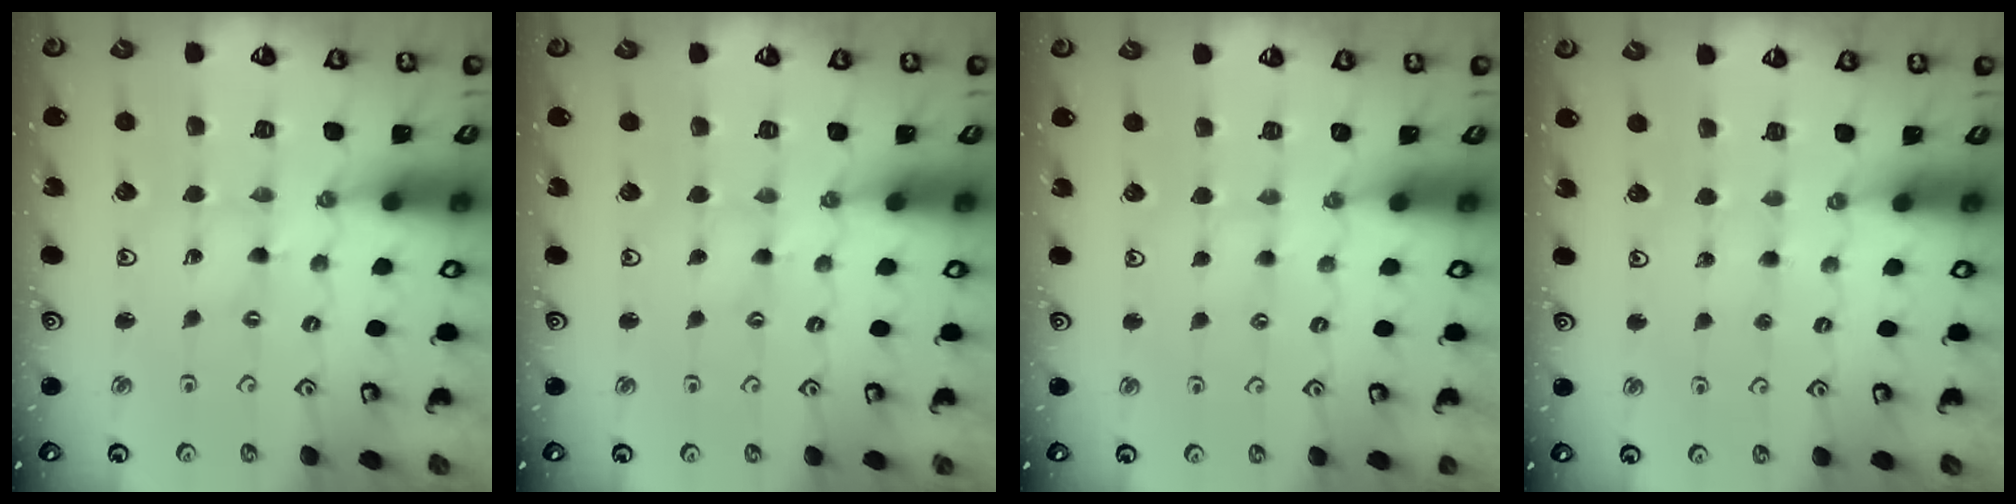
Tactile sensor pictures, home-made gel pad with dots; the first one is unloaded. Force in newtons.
{"total": 0.9, "press": 0.9, "slide": 0.2}
{"total": 2.1, "press": 2.1, "slide": 0.3}
{"total": 2.6, "press": 2.6, "slide": 0.3}